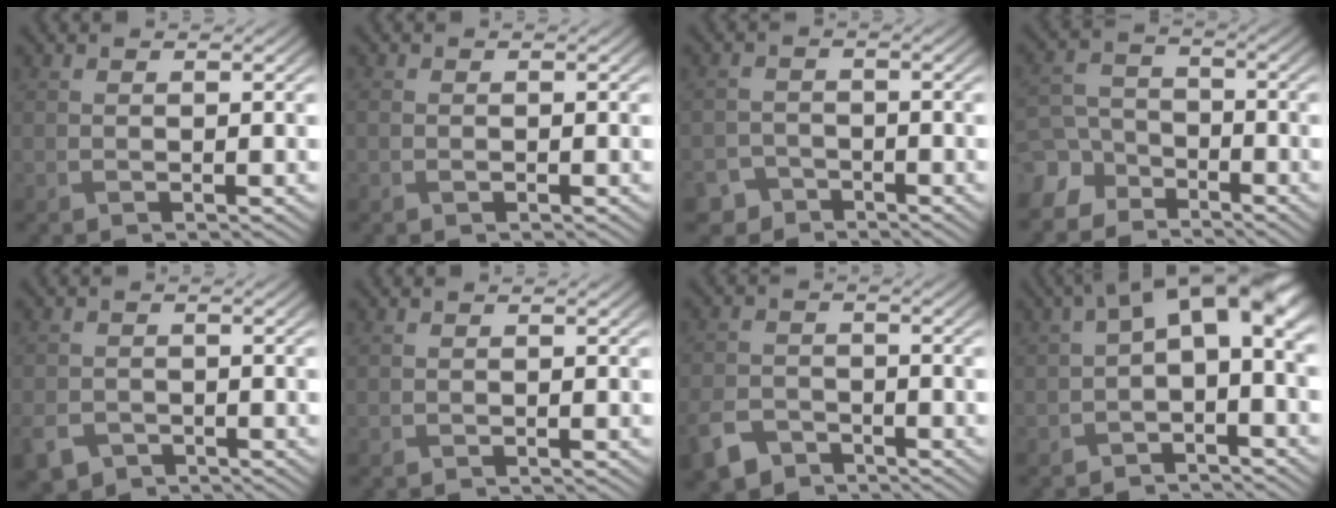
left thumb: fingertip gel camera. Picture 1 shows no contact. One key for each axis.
{"total": 0.8, "fx": -0.2, "fy": 0.6, "fz": 0.4, "tx": -0.010, "ty": -0.003, "tz": -0.004}
{"total": 3.3, "fx": -2.7, "fy": 1.9, "fz": 0.4, "tx": -0.004, "ty": -0.001, "tz": -0.053}
{"total": 7.2, "fx": -5.3, "fy": 4.4, "fz": 2.0, "tx": -0.055, "ty": -0.008, "tz": -0.116}
{"total": 3.9, "fx": -2.5, "fy": 2.6, "fz": 1.5, "tx": -0.040, "ty": -0.012, "tz": -0.050}
{"total": 0.0}
{"total": 5.1, "fx": -3.7, "fy": 3.0, "fz": 1.9, "tx": -0.052, "ty": -0.011, "tz": -0.074}
{"total": 8.4, "fx": 1.2, "fy": 4.0, "fz": 7.3, "tx": -0.120, "ty": 0.009, "tz": 0.015}